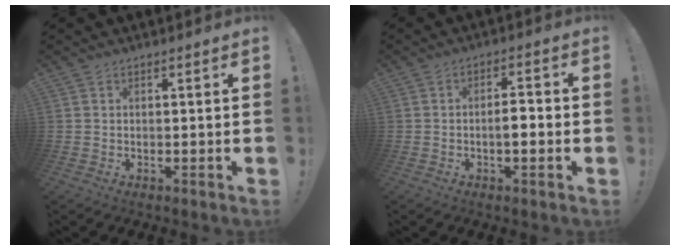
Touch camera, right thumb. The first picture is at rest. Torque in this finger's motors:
{"motor_torque": [0.08, -0.27, 0.27, 0.08, 0.13]}